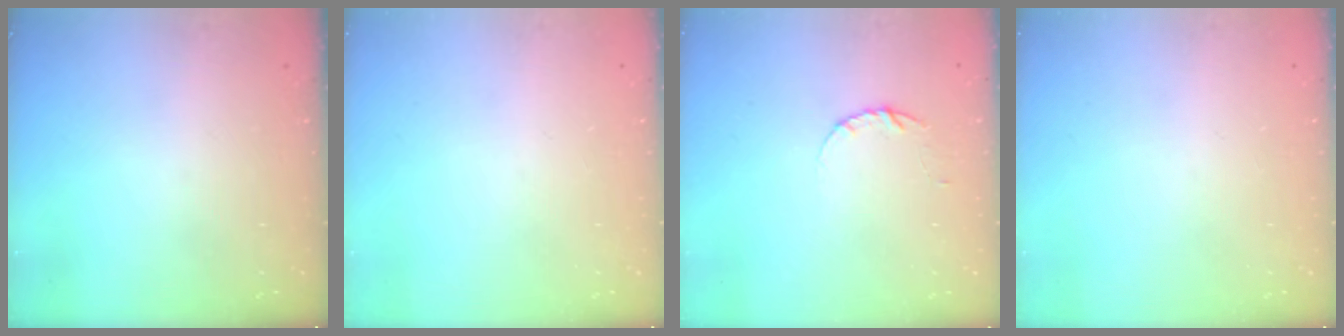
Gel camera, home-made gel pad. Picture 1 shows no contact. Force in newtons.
{"total": 0.0}
{"total": 3.4, "press": 3.4, "slide": 0.4}
{"total": 0.0}